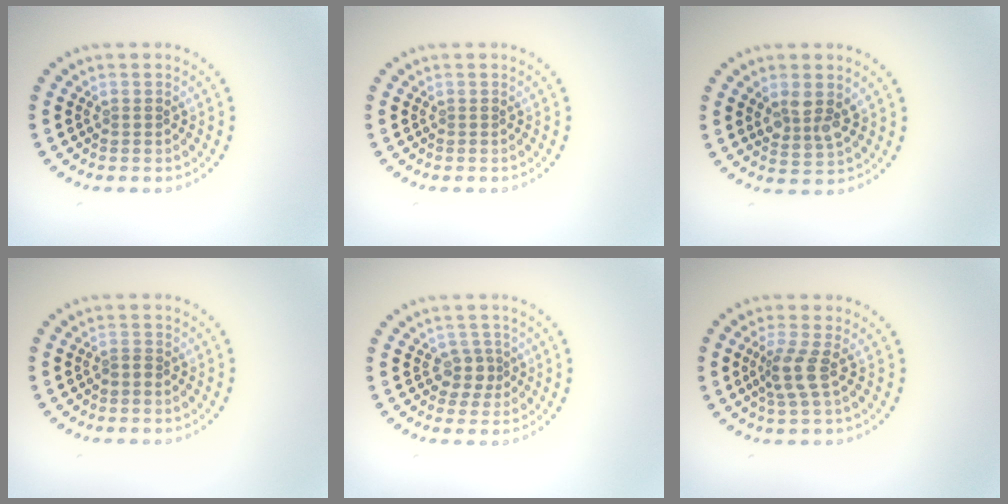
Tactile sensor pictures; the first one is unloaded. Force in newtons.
{"total": 0.0}
{"total": 2.8, "press": 2.6, "slide": 1.1}
{"total": 0.6, "press": 0.3, "slide": 0.5}
{"total": 1.8, "press": 1.5, "slide": 1.1}
{"total": 2.6, "press": 2.0, "slide": 1.6}